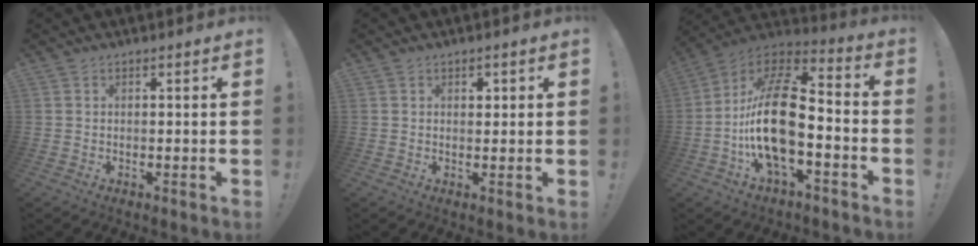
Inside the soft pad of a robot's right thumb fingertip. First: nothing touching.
{"total": 1.3, "force": [0.6, 1.1, 0.2], "torque": [0.016, -0.006, 0.006]}
{"total": 21.9, "force": [-4.9, 10.1, 18.8], "torque": [-0.373, 0.028, -0.083]}